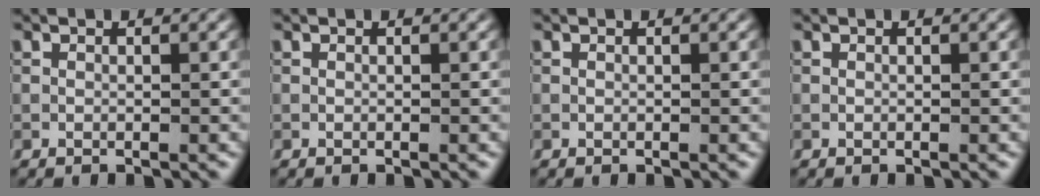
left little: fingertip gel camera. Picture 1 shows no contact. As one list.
[{"total": 0.0}, {"total": 0.0}, {"total": 0.0}]